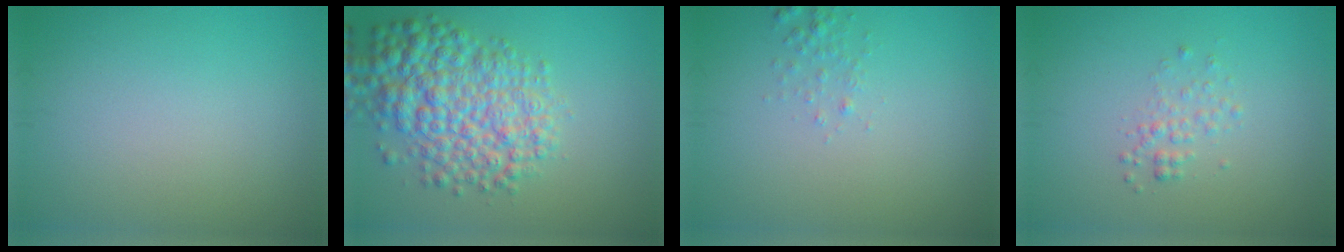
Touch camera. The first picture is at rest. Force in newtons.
{"total": 7.4, "press": 7.4, "slide": 0.2}
{"total": 0.9, "press": 0.9, "slide": 0.1}
{"total": 1.4, "press": 1.4, "slide": 0.1}